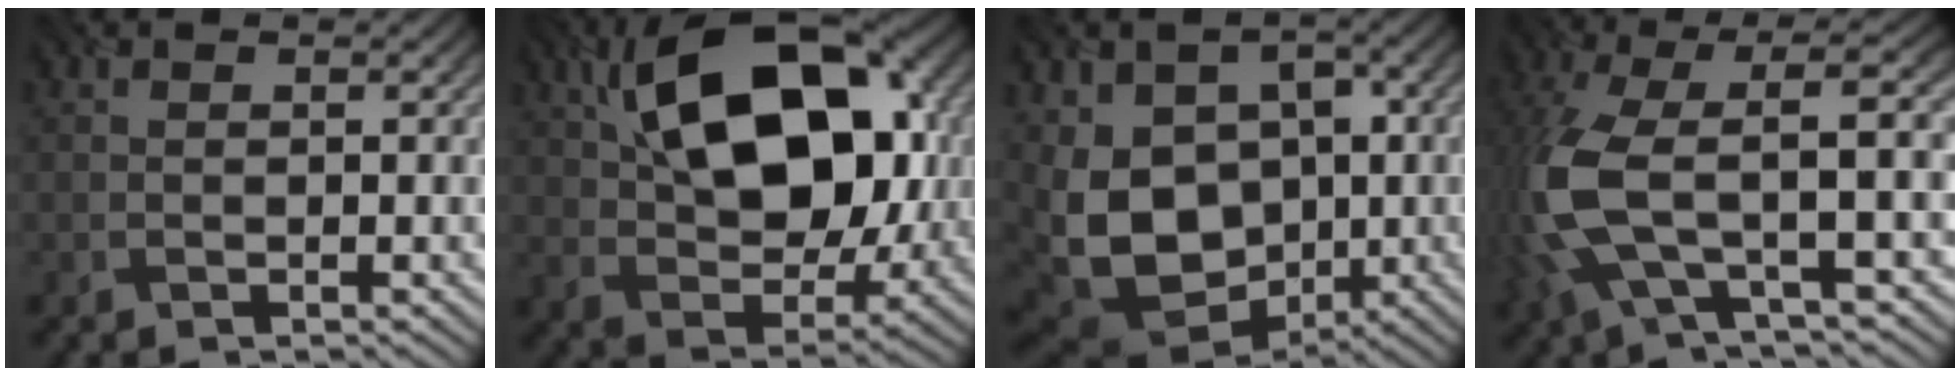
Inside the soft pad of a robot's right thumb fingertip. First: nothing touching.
{"total": 16.6, "force": [4.4, 10.1, 12.4], "torque": [-0.212, 0.023, 0.073]}
{"total": 14.3, "force": [-0.8, 10.7, 9.5], "torque": [-0.185, -0.013, 0.000]}
{"total": 11.9, "force": [-0.6, 4.5, 11.0], "torque": [-0.247, -0.006, -0.018]}